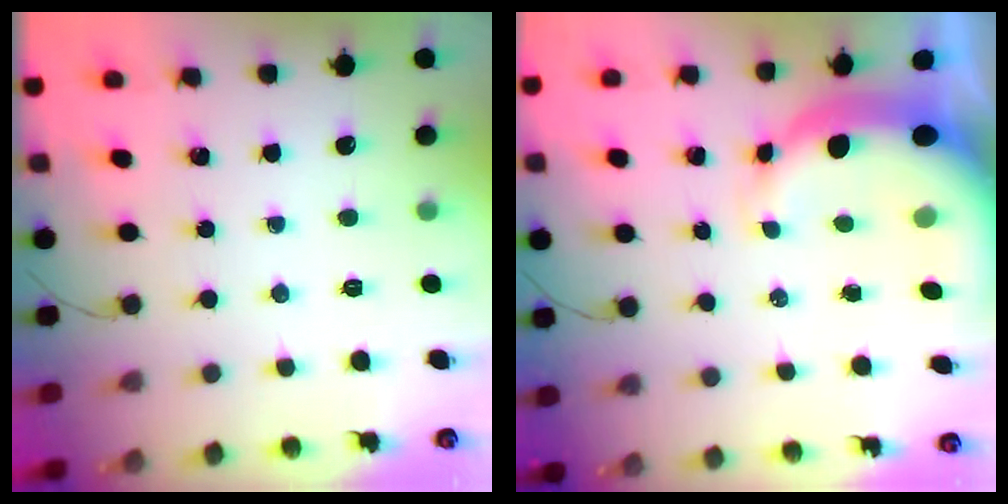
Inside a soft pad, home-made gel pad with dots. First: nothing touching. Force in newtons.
{"total": 9.6, "press": 9.3, "slide": 2.5}